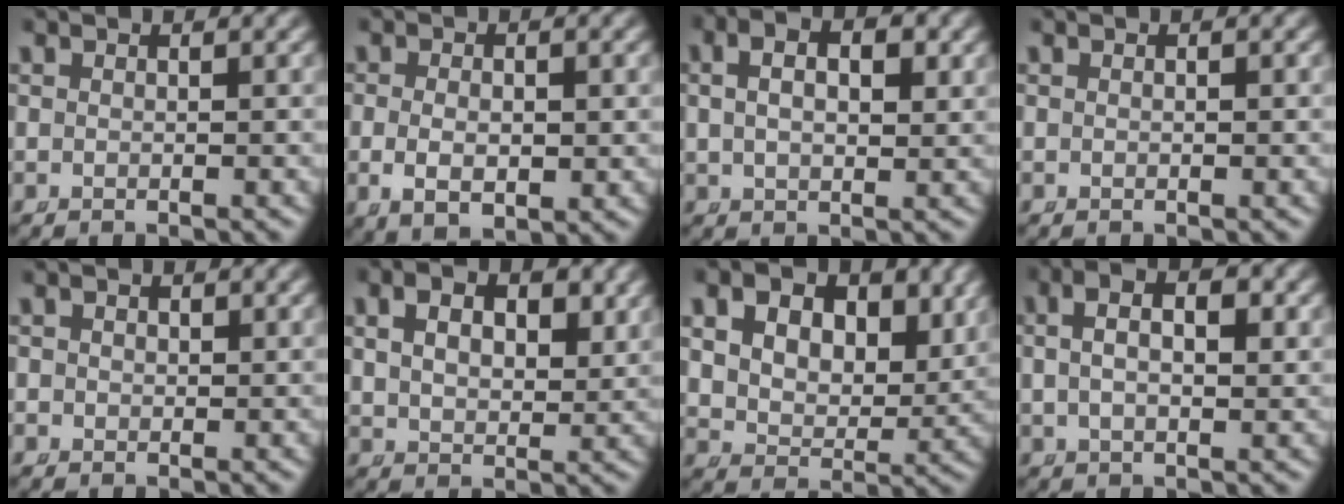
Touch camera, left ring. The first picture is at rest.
{"total": 3.5, "force": [-0.7, 2.0, 2.9], "torque": [-0.058, -0.018, 0.002]}
{"total": 4.4, "force": [1.5, 2.4, 3.4], "torque": [-0.052, 0.007, 0.023]}
{"total": 0.0}
{"total": 1.5, "force": [0.1, 1.5, 0.4], "torque": [-0.008, -0.004, 0.001]}
{"total": 3.8, "force": [1.5, 2.3, 2.6], "torque": [-0.038, -0.006, 0.032]}
{"total": 8.2, "force": [3.1, 6.0, 4.6], "torque": [-0.096, -0.022, 0.052]}
{"total": 5.0, "force": [1.5, 2.6, 4.0], "torque": [-0.058, 0.017, 0.014]}